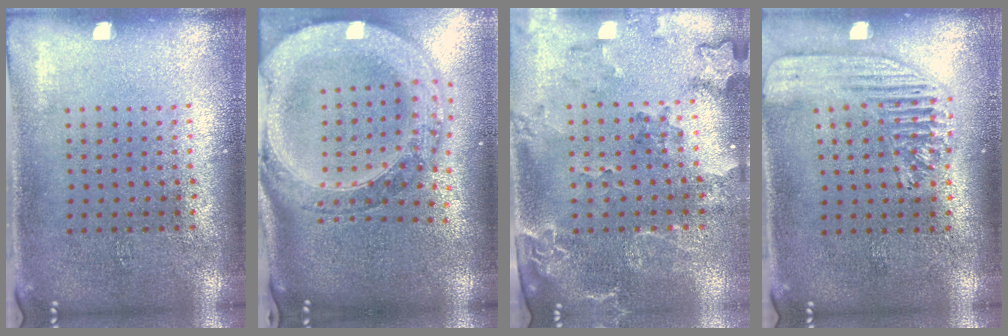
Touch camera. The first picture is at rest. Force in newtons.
{"total": 3.8, "press": 3.0, "slide": 2.4}
{"total": 2.2, "press": 1.9, "slide": 1.1}
{"total": 1.7, "press": 1.5, "slide": 0.8}